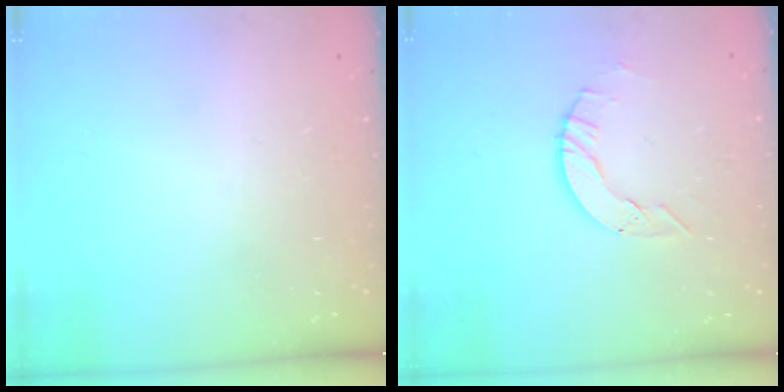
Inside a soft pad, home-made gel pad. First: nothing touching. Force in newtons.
{"total": 5.5, "press": 5.5, "slide": 0.2}